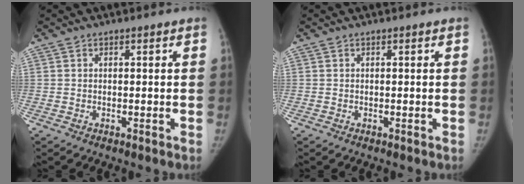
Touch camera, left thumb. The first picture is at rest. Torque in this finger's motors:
{"motor_torque": [-0.04, 0.04, 0.21, -0.13, -0.01]}